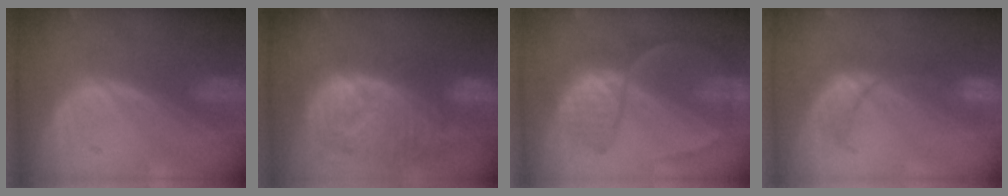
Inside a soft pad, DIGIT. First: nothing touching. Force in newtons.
{"total": 12.4, "press": 10.8, "slide": 6.2}
{"total": 7.6, "press": 7.0, "slide": 2.9}
{"total": 5.5, "press": 5.4, "slide": 0.7}